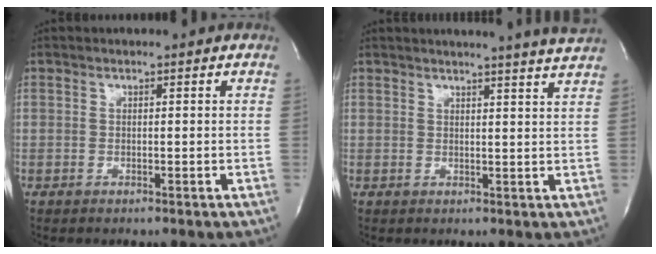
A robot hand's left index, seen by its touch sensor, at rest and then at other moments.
{"total": 8.0, "force": [7.4, -1.6, 2.6], "torque": [-0.035, -0.030, 0.071]}